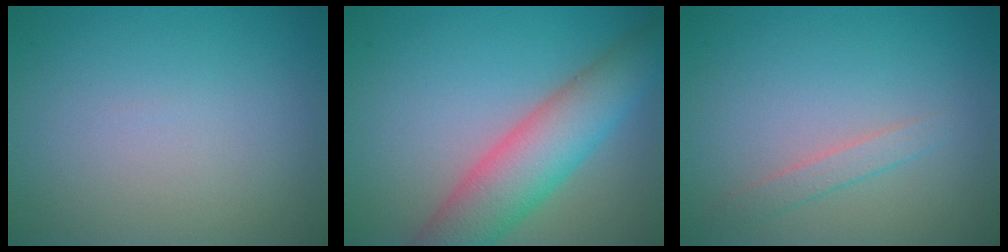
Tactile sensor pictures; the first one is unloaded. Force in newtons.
{"total": 7.3, "press": 7.3, "slide": 0.3}
{"total": 1.5, "press": 1.5, "slide": 0.1}